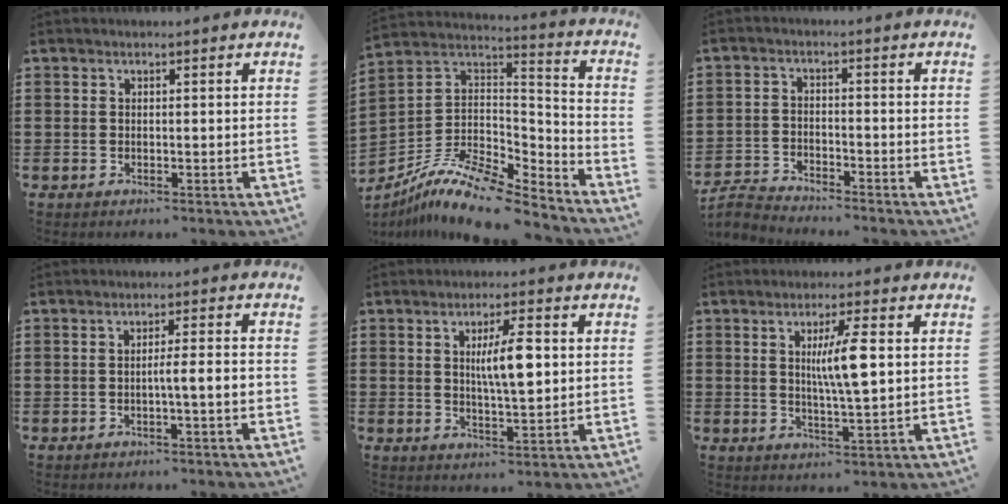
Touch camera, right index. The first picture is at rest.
{"total": 11.5, "force": [-9.2, 3.1, 6.2], "torque": [-0.123, 0.020, -0.181]}
{"total": 3.1, "force": [-3.0, 0.4, 0.3], "torque": [-0.017, 0.002, -0.067]}
{"total": 3.1, "force": [-0.9, 0.0, 3.0], "torque": [-0.052, -0.003, -0.019]}
{"total": 6.9, "force": [1.3, 1.7, 6.6], "torque": [-0.118, 0.004, 0.017]}
{"total": 6.4, "force": [1.2, 0.7, 6.3], "torque": [-0.119, 0.000, 0.015]}